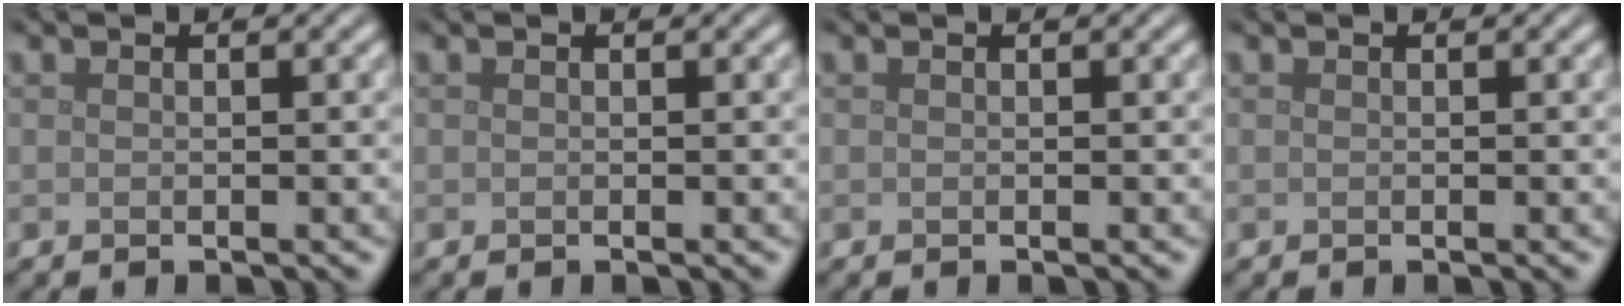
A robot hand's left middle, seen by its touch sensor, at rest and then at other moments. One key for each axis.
{"total": 0.0}
{"total": 0.0}
{"total": 0.0}